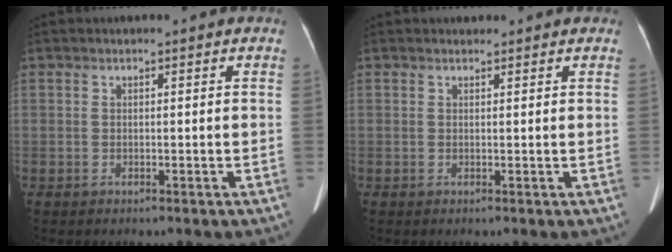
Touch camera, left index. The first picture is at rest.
{"total": 1.1, "force": [1.0, 0.5, 0.1], "torque": [-0.007, 0.010, 0.015]}